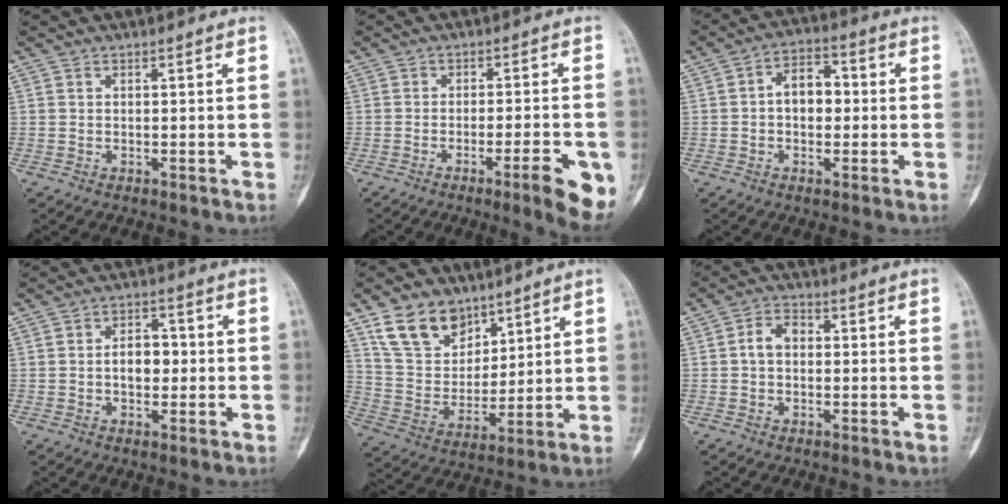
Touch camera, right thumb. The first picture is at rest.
{"total": 8.7, "force": [-3.8, 1.6, 7.6], "torque": [-0.094, 0.006, -0.048]}
{"total": 7.3, "force": [0.1, 4.9, 5.5], "torque": [-0.064, 0.024, -0.008]}
{"total": 5.6, "force": [-0.3, 3.7, 4.2], "torque": [-0.048, 0.018, -0.010]}
{"total": 13.2, "force": [8.7, 8.6, 4.9], "torque": [-0.059, -0.043, 0.172]}
{"total": 4.1, "force": [0.1, 2.8, 3.0], "torque": [-0.046, 0.016, -0.006]}